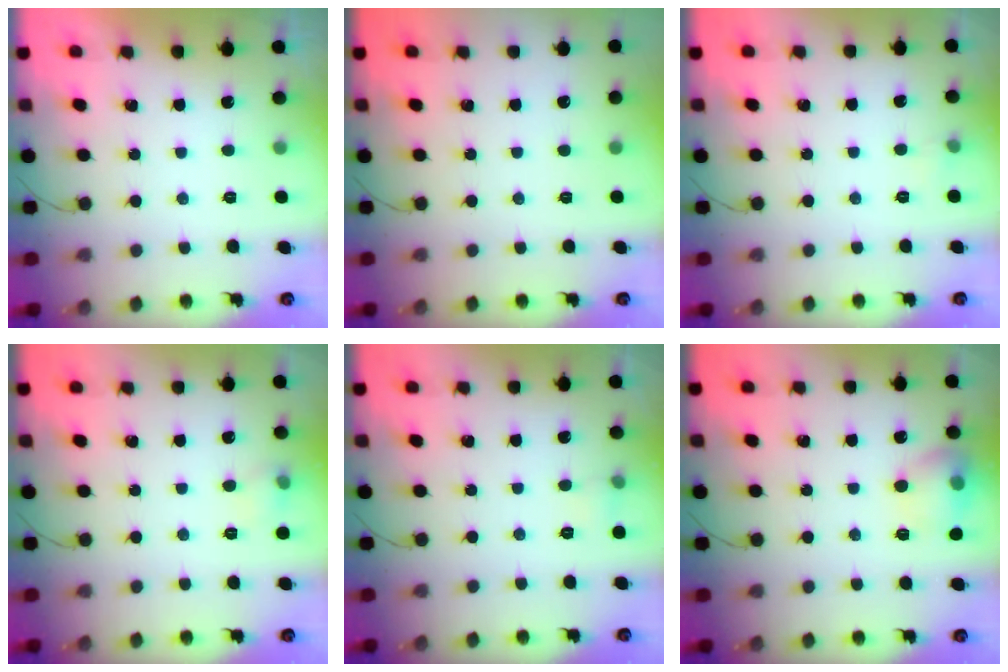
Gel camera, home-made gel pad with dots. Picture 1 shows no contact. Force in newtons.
{"total": 0.0}
{"total": 2.9, "press": 2.8, "slide": 0.9}
{"total": 5.3, "press": 5.0, "slide": 1.7}
{"total": 3.9, "press": 3.7, "slide": 1.1}
{"total": 11.6, "press": 11.5, "slide": 1.6}